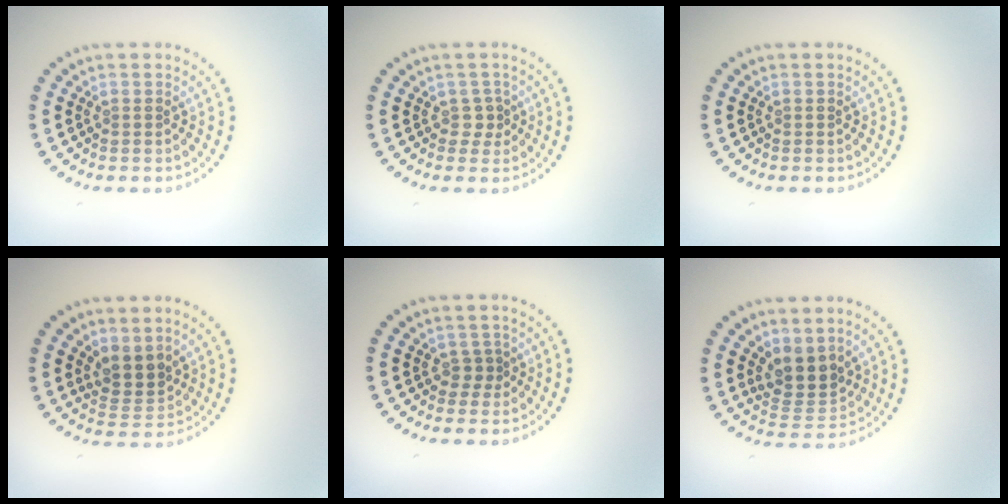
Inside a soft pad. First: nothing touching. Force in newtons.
{"total": 1.2, "press": 1.0, "slide": 0.7}
{"total": 0.0}
{"total": 2.7, "press": 2.1, "slide": 1.6}
{"total": 1.1, "press": 0.8, "slide": 0.7}
{"total": 3.5, "press": 2.9, "slide": 2.0}